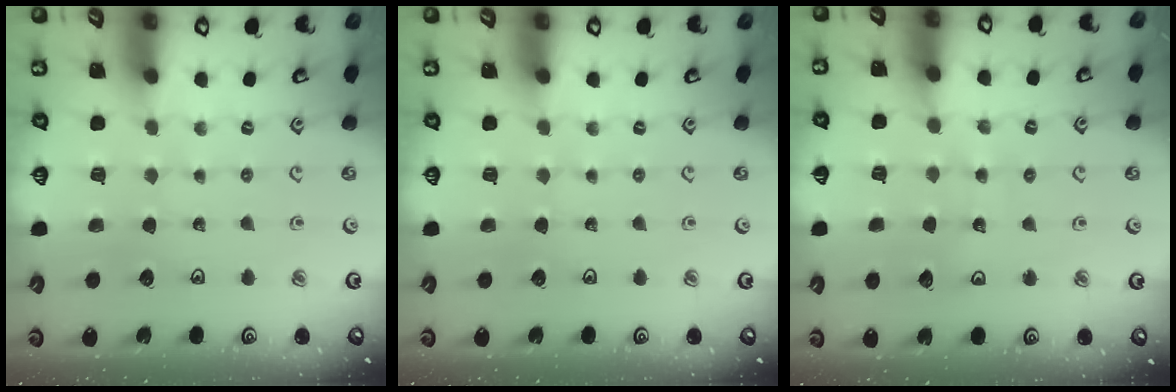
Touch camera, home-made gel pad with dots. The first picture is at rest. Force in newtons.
{"total": 0.0}
{"total": 7.1, "press": 7.1, "slide": 0.9}